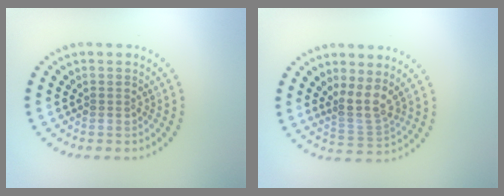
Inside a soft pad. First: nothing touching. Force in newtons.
{"total": 2.9, "press": 2.1, "slide": 2.0}